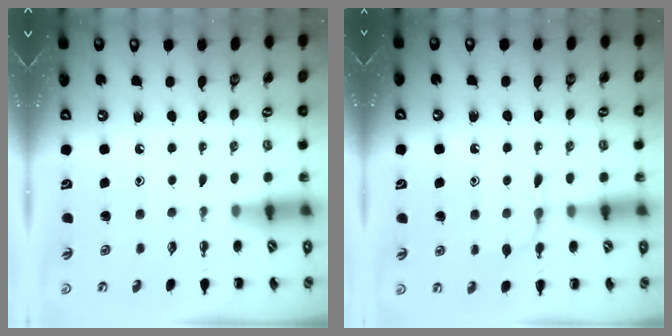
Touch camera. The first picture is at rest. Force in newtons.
{"total": 5.2, "press": 5.0, "slide": 1.5}